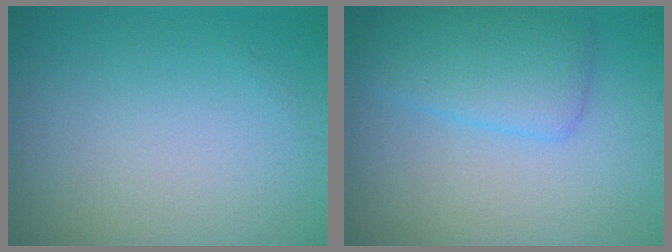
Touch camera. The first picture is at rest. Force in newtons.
{"total": 4.5, "press": 4.5, "slide": 0.1}